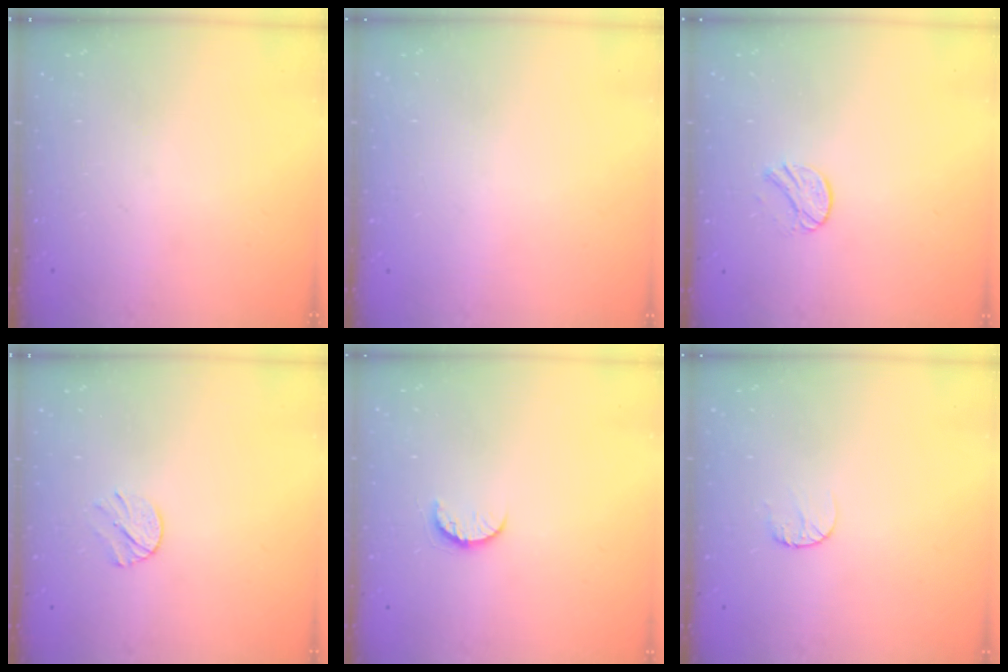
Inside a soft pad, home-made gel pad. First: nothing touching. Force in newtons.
{"total": 0.6, "press": 0.6, "slide": 0.1}
{"total": 7.2, "press": 7.1, "slide": 0.5}
{"total": 5.8, "press": 5.7, "slide": 1.0}
{"total": 7.0, "press": 6.9, "slide": 0.5}
{"total": 5.0, "press": 4.9, "slide": 0.5}